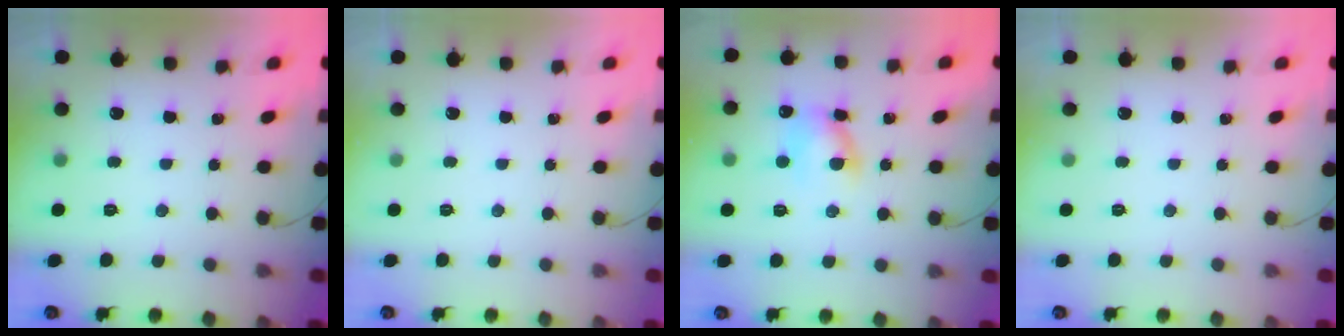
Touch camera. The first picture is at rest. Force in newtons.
{"total": 0.0}
{"total": 7.6, "press": 7.5, "slide": 0.8}
{"total": 0.0}